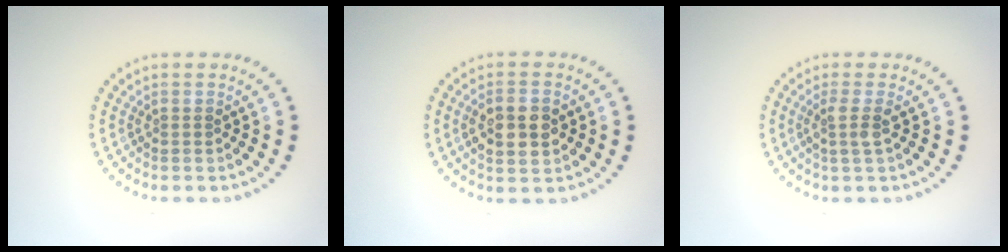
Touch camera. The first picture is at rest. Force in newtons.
{"total": 3.9, "press": 3.8, "slide": 0.3}
{"total": 1.8, "press": 1.3, "slide": 1.2}